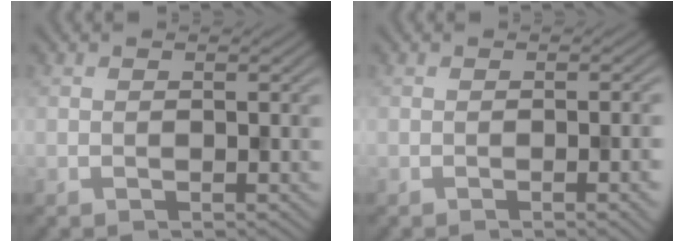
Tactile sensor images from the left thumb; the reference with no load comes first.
{"total": 3.2, "force": [-0.7, 0.8, 3.0], "torque": [-0.038, 0.001, -0.012]}